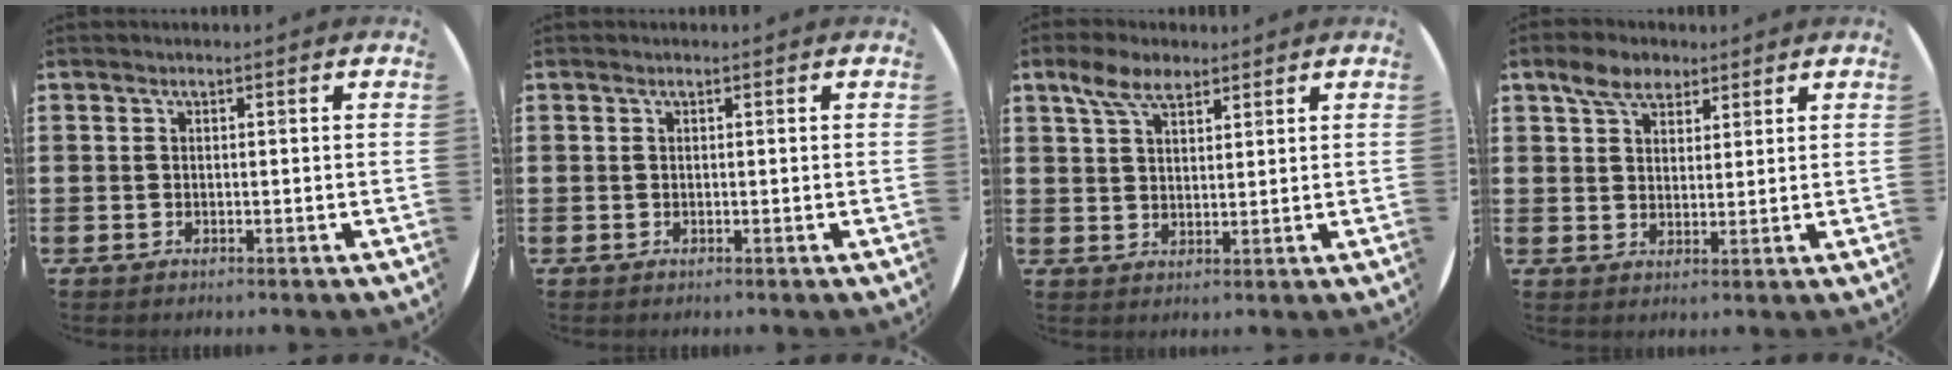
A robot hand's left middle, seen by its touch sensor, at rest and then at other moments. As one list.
[{"total": 0.0}, {"total": 5.3, "force": [3.8, 2.4, 2.8], "torque": [-0.054, 0.001, 0.068]}, {"total": 5.0, "force": [3.7, 2.8, 1.7], "torque": [-0.036, 0.006, 0.068]}]